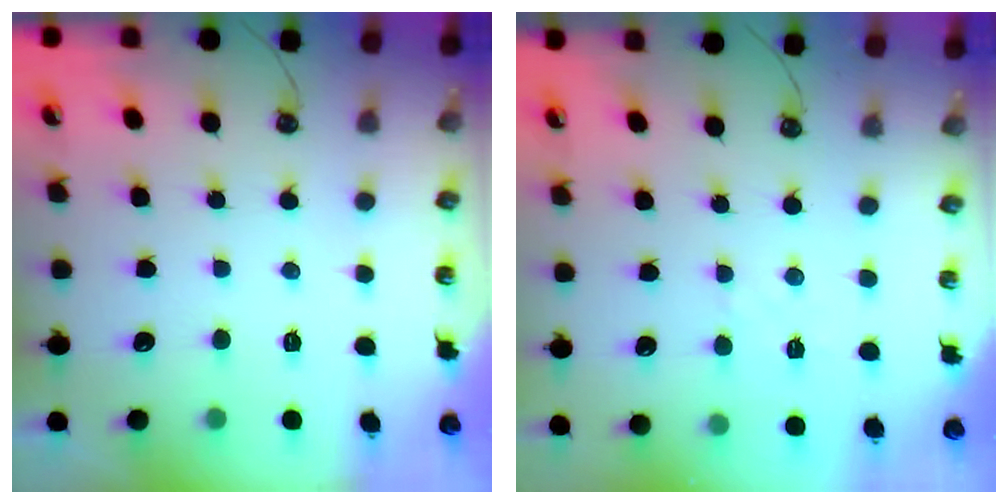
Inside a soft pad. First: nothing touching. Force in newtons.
{"total": 3.1, "press": 3.1, "slide": 0.5}